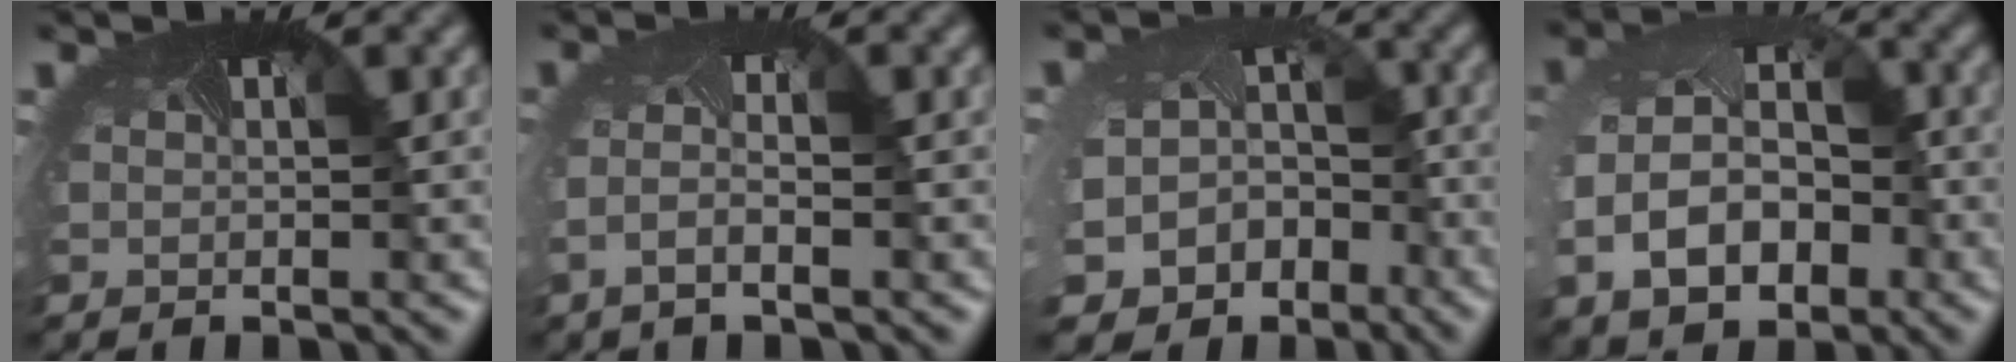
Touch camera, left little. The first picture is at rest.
{"total": 1.7, "force": [-0.9, 0.1, 1.4], "torque": [-0.045, -0.005, -0.024]}
{"total": 10.3, "force": [-6.1, 7.9, 2.6], "torque": [-0.061, -0.057, -0.077]}
{"total": 7.6, "force": [-2.0, 5.4, 4.9], "torque": [-0.118, -0.020, -0.034]}